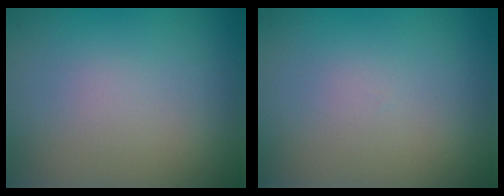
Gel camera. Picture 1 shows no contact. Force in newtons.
{"total": 0.0}